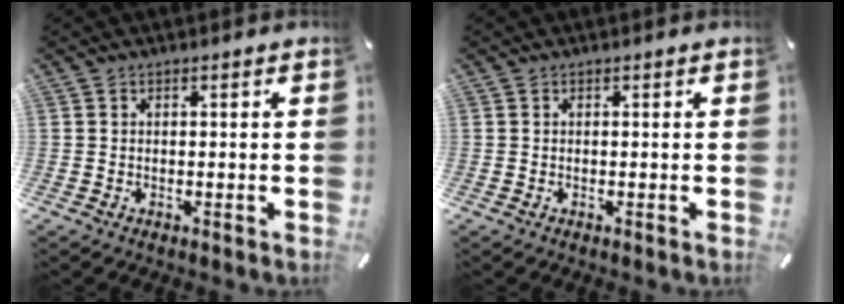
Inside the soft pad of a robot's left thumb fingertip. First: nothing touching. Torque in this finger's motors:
{"motor_torque": [0.02, -0.04, 0.00, 0.00, 0.01]}